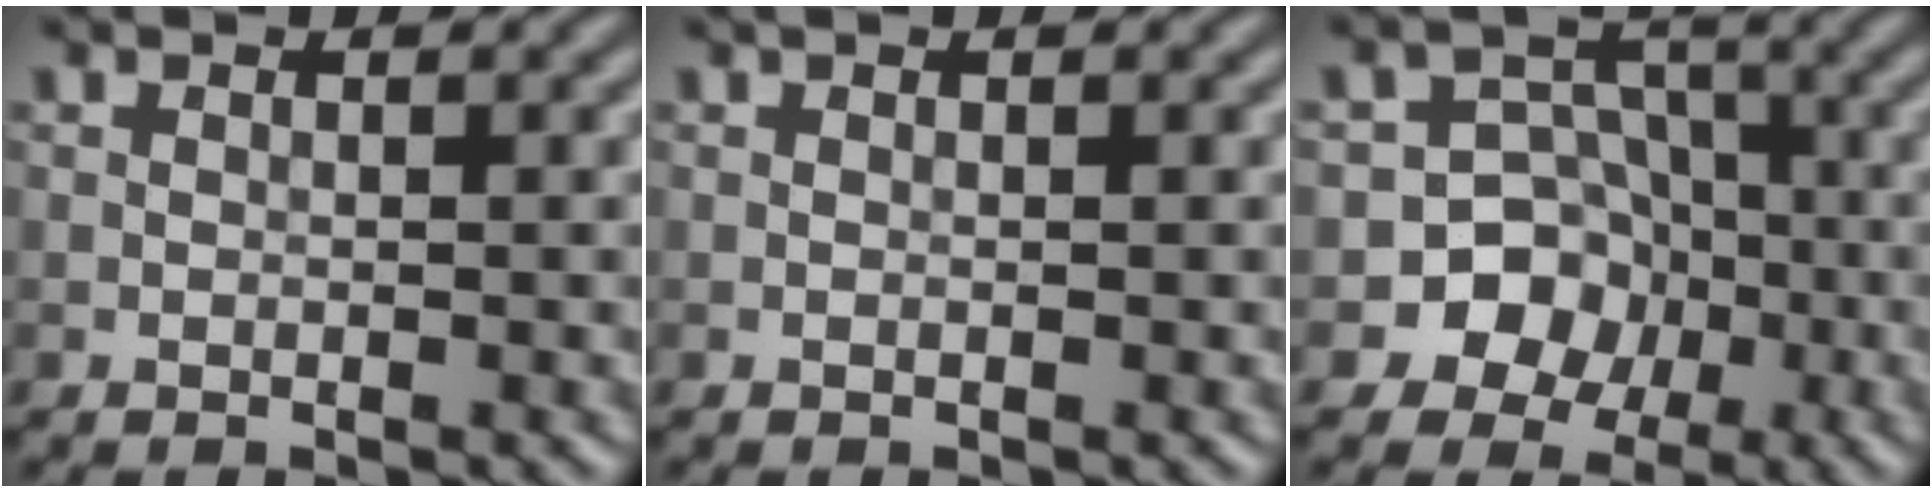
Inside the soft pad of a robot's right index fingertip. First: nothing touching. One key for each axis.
{"total": 0.0}
{"total": 7.2, "fx": -3.0, "fy": 6.5, "fz": 1.3, "tx": 0.012, "ty": 0.006, "tz": -0.075}